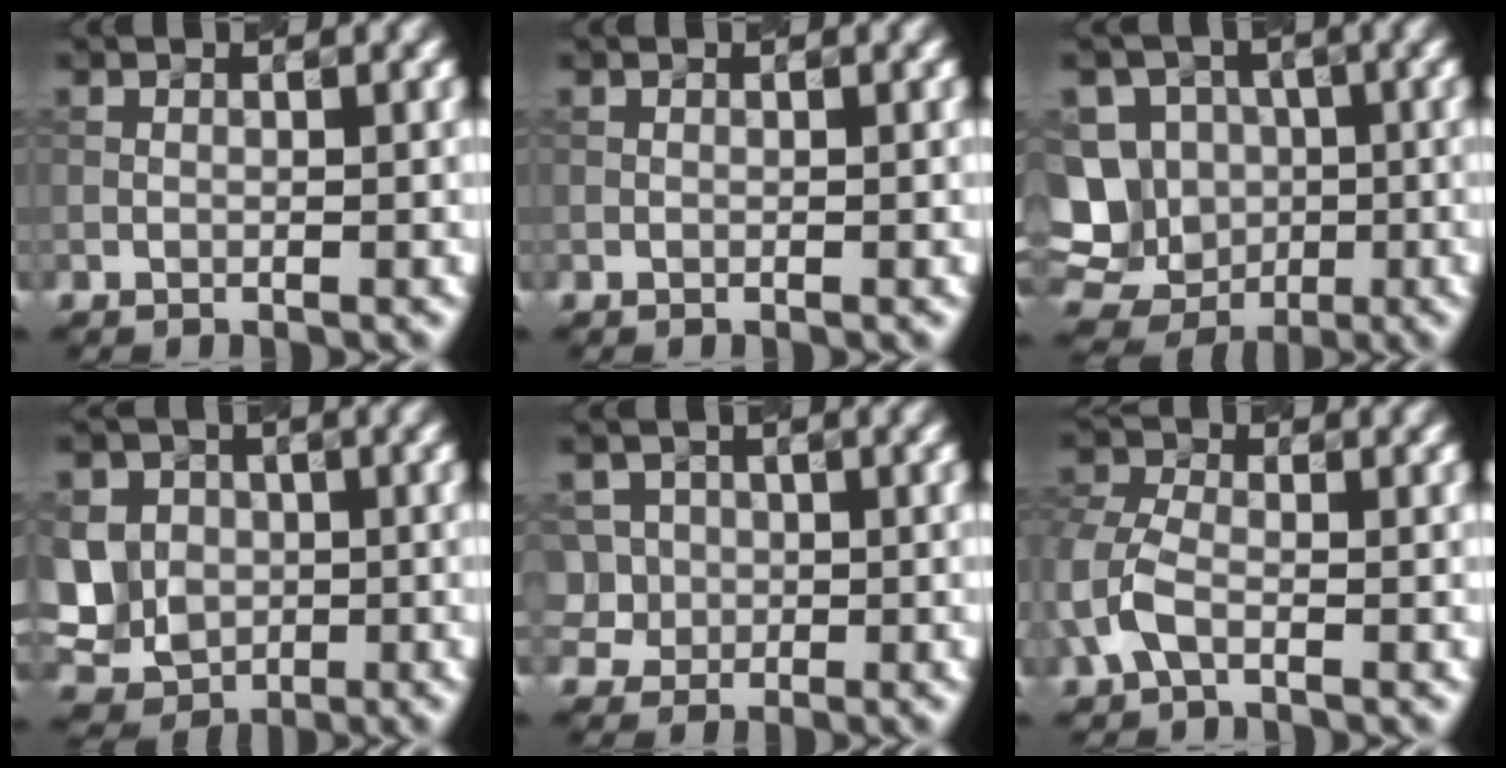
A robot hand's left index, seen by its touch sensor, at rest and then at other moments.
{"total": 0.0}
{"total": 13.6, "force": [-1.4, 12.8, 4.3], "torque": [-0.115, 0.008, -0.038]}
{"total": 8.7, "force": [0.3, 8.0, 3.3], "torque": [-0.084, 0.026, -0.026]}
{"total": 3.7, "force": [0.0, 3.6, 0.8], "torque": [-0.005, 0.023, -0.011]}
{"total": 3.5, "force": [-1.0, 2.4, 2.3], "torque": [-0.062, 0.008, -0.030]}